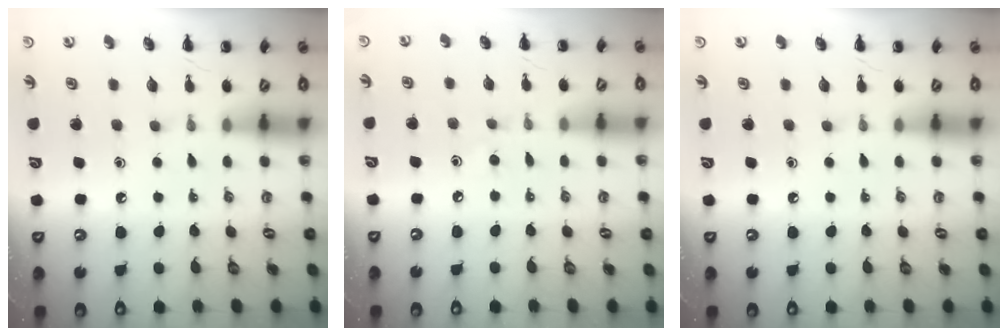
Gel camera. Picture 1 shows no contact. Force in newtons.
{"total": 2.4, "press": 2.3, "slide": 0.8}
{"total": 0.0}